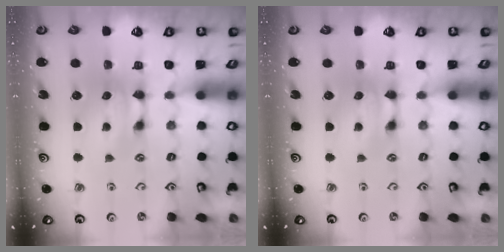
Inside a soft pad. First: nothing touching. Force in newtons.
{"total": 0.0}